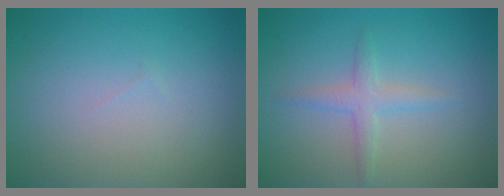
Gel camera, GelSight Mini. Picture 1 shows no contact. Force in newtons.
{"total": 1.7, "press": 1.7, "slide": 0.1}